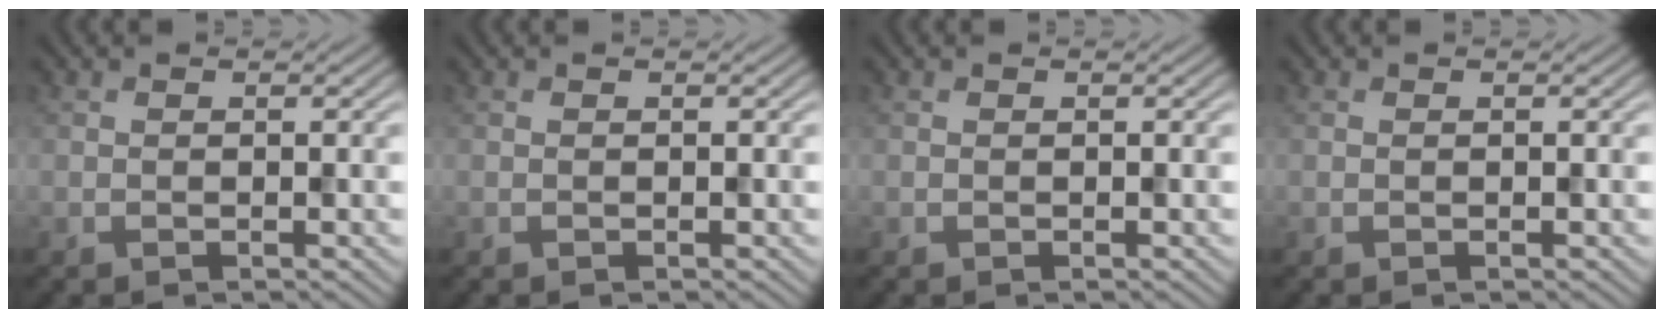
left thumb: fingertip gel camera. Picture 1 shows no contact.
{"total": 0.0}
{"total": 0.0}
{"total": 0.0}